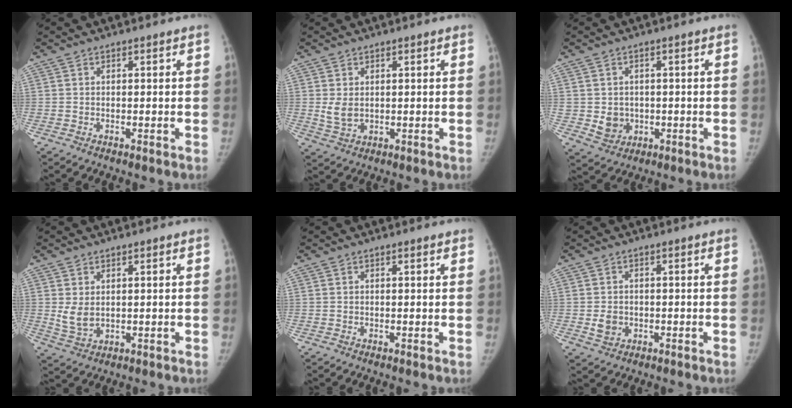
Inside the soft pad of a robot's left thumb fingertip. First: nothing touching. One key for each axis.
{"total": 3.4, "fx": 0.5, "fy": 2.4, "fz": 2.3, "tx": -0.036, "ty": -0.011, "tz": 0.020}
{"total": 4.7, "fx": -0.5, "fy": 4.2, "fz": 2.0, "tx": -0.012, "ty": 0.001, "tz": 0.006}
{"total": 4.1, "fx": 0.9, "fy": 2.7, "fz": 2.9, "tx": -0.048, "ty": -0.013, "tz": 0.029}
{"total": 0.6, "fx": 0.4, "fy": 0.1, "fz": 0.4, "tx": -0.006, "ty": -0.001, "tz": 0.005}
{"total": 3.2, "fx": -0.6, "fy": 2.7, "fz": 1.6, "tx": -0.018, "ty": 0.001, "tz": -0.003}